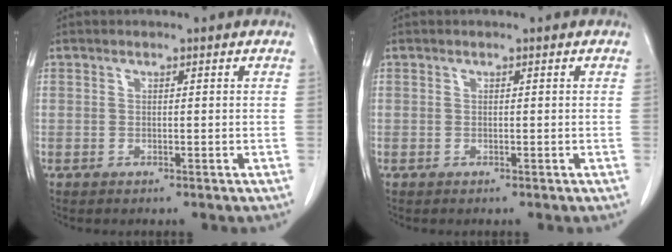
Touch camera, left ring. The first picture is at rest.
{"total": 0.0}